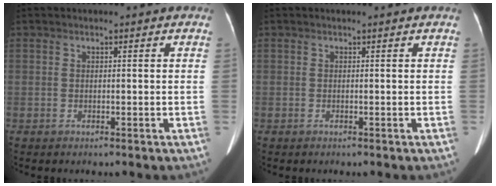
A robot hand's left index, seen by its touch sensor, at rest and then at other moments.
{"total": 0.0}